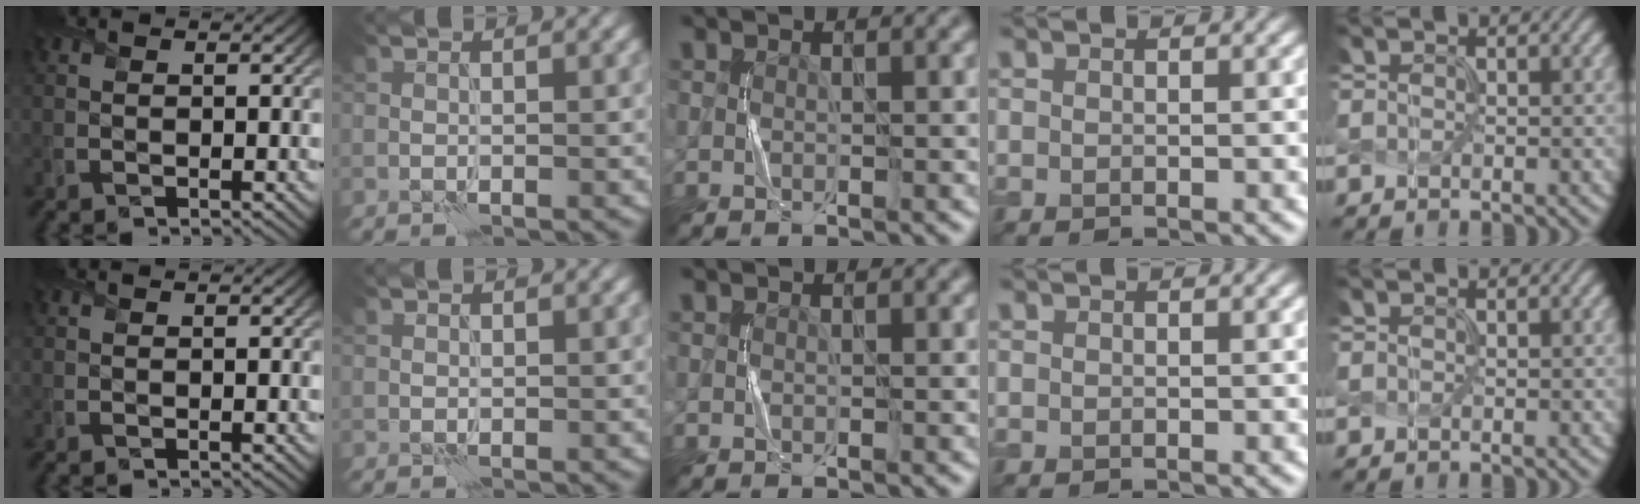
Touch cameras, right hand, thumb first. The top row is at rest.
{}